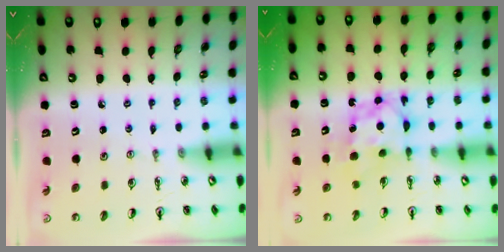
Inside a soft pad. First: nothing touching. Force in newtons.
{"total": 6.7, "press": 6.7, "slide": 0.2}